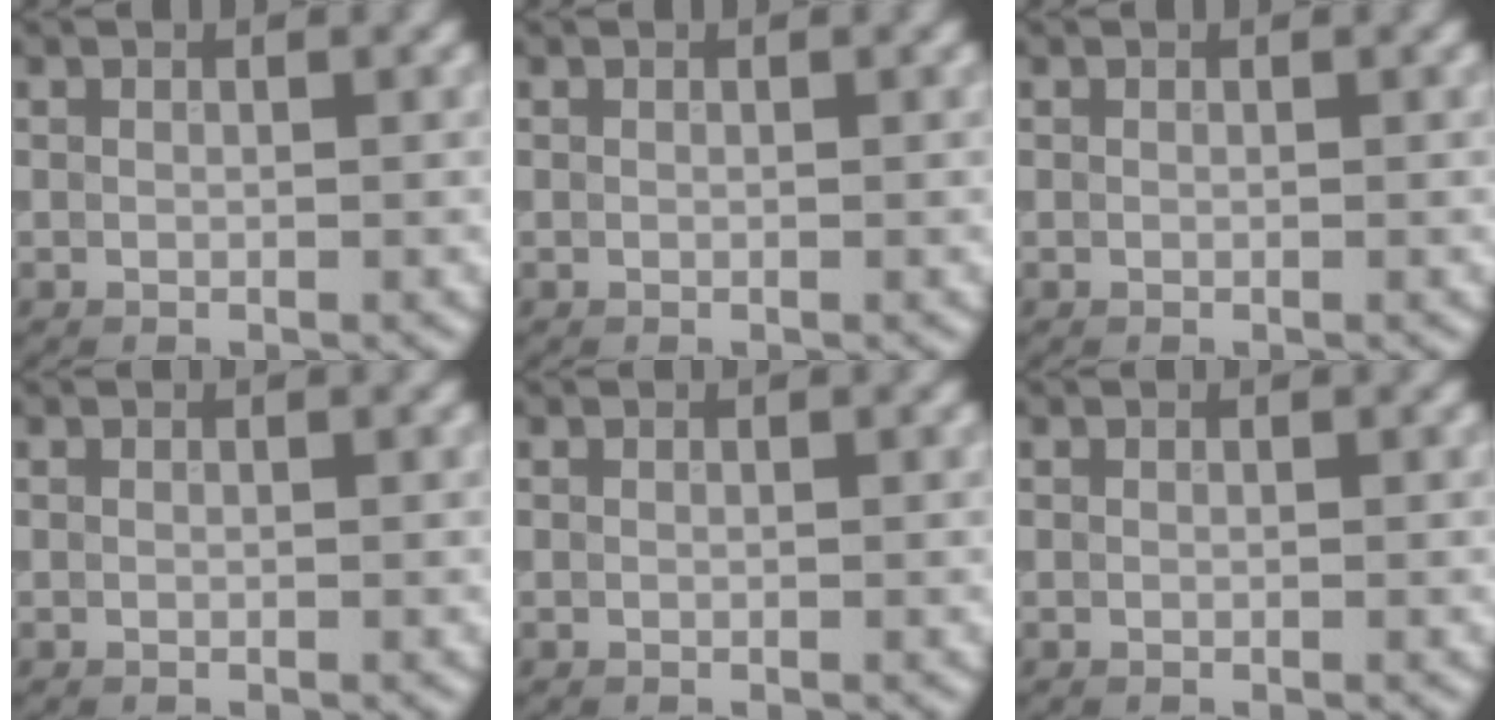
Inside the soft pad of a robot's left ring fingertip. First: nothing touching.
{"total": 0.0}
{"total": 0.0}
{"total": 0.0}
{"total": 0.0}
{"total": 0.0}